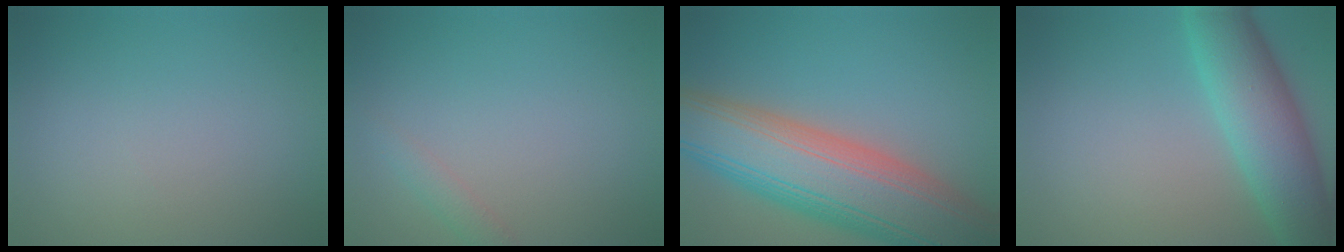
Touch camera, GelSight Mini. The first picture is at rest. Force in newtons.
{"total": 1.2, "press": 1.2, "slide": 0.1}
{"total": 13.3, "press": 13.2, "slide": 1.1}
{"total": 7.7, "press": 7.7, "slide": 0.2}